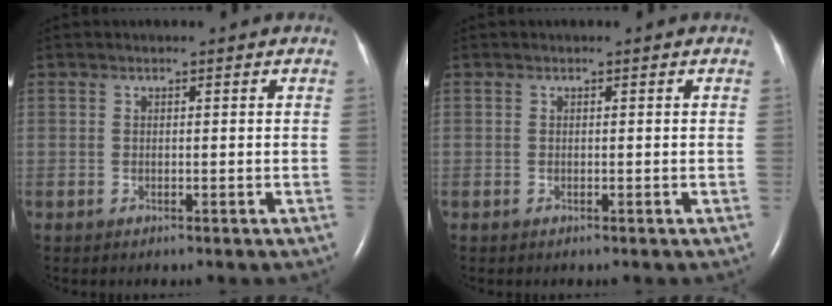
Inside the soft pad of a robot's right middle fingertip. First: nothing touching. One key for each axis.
{"total": 0.0}